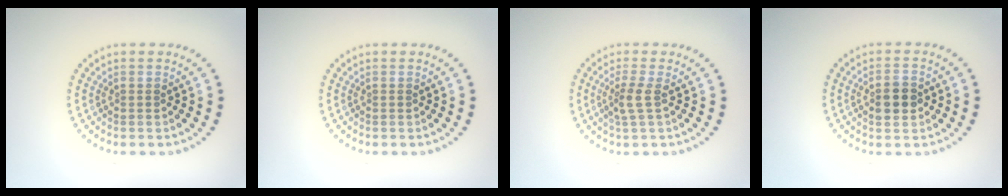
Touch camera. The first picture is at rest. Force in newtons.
{"total": 0.0}
{"total": 1.9, "press": 1.5, "slide": 1.2}
{"total": 3.0, "press": 3.0, "slide": 0.1}